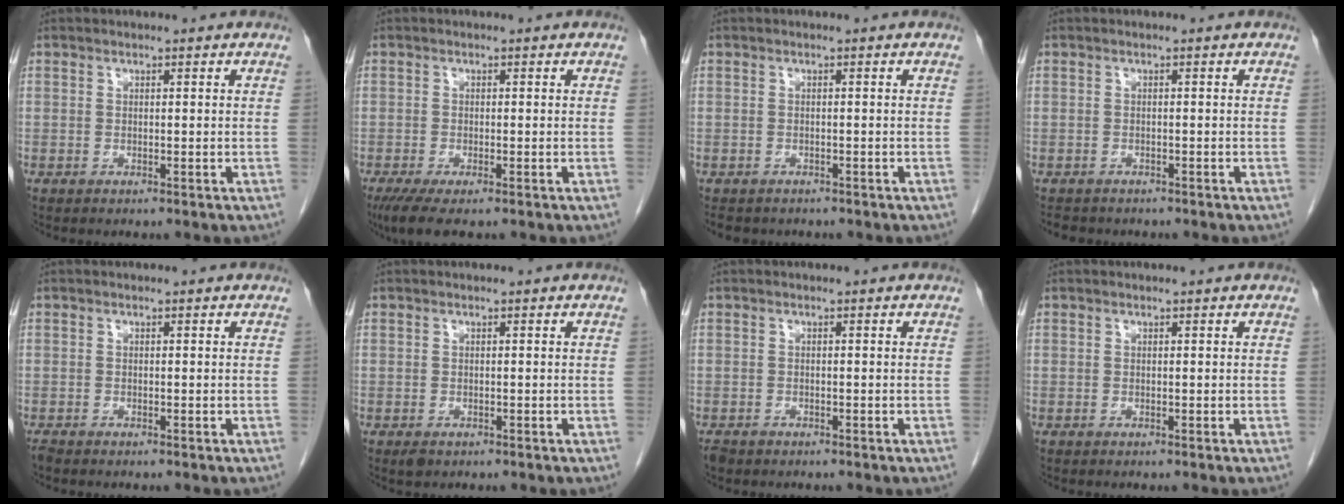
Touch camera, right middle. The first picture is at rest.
{"total": 3.9, "force": [-2.5, 0.8, 2.9], "torque": [-0.053, -0.013, -0.042]}
{"total": 4.1, "force": [-3.4, 2.0, 1.0], "torque": [-0.014, -0.002, -0.042]}
{"total": 3.3, "force": [-2.9, 1.5, 0.8], "torque": [-0.016, -0.004, -0.036]}
{"total": 0.8, "force": [-0.7, 0.2, 0.3], "torque": [-0.014, -0.004, -0.015]}
{"total": 1.2, "force": [-0.7, 0.7, 0.7], "torque": [-0.012, 0.000, -0.005]}
{"total": 2.0, "force": [-1.6, 1.1, 0.7], "torque": [-0.015, -0.002, -0.024]}
{"total": 0.0}